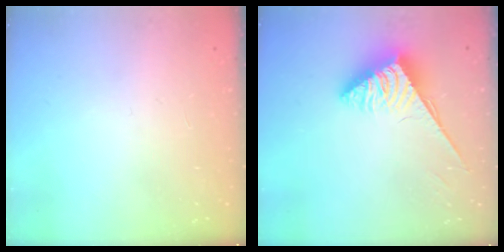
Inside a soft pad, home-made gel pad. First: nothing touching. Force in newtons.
{"total": 3.6, "press": 3.6, "slide": 0.6}